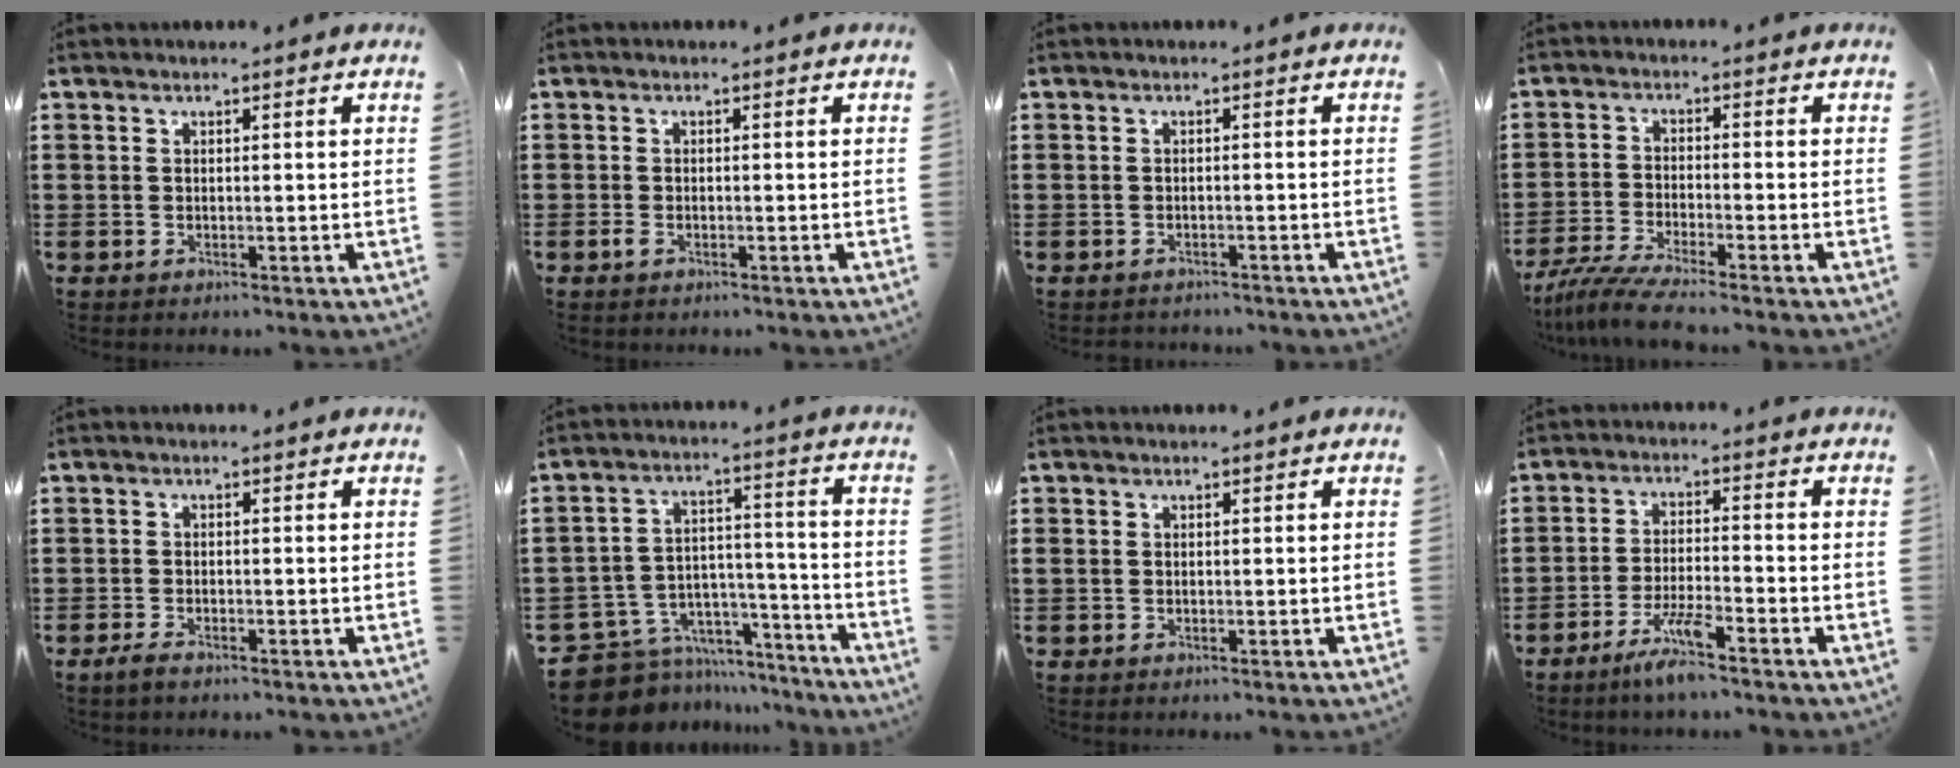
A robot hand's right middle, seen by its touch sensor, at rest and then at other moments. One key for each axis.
{"total": 1.1, "fx": -0.6, "fy": 0.5, "fz": 0.7, "tx": -0.024, "ty": -0.005, "tz": -0.013}
{"total": 1.0, "fx": -1.0, "fy": 0.1, "fz": 0.0, "tx": -0.004, "ty": -0.001, "tz": -0.021}
{"total": 5.1, "fx": -4.6, "fy": -0.1, "fz": 2.3, "tx": -0.066, "ty": -0.023, "tz": -0.093}
{"total": 1.4, "fx": -1.0, "fy": 0.4, "fz": 0.9, "tx": -0.025, "ty": -0.001, "tz": -0.023}
{"total": 7.9, "fx": -6.7, "fy": 4.1, "fz": 1.1, "tx": -0.034, "ty": 0.008, "tz": -0.126}
{"total": 0.6, "fx": 0.0, "fy": 0.5, "fz": 0.2, "tx": -0.004, "ty": 0.006, "tz": -0.001}
{"total": 5.3, "fx": -4.0, "fy": 0.4, "fz": 3.4, "tx": -0.076, "ty": -0.008, "tz": -0.078}